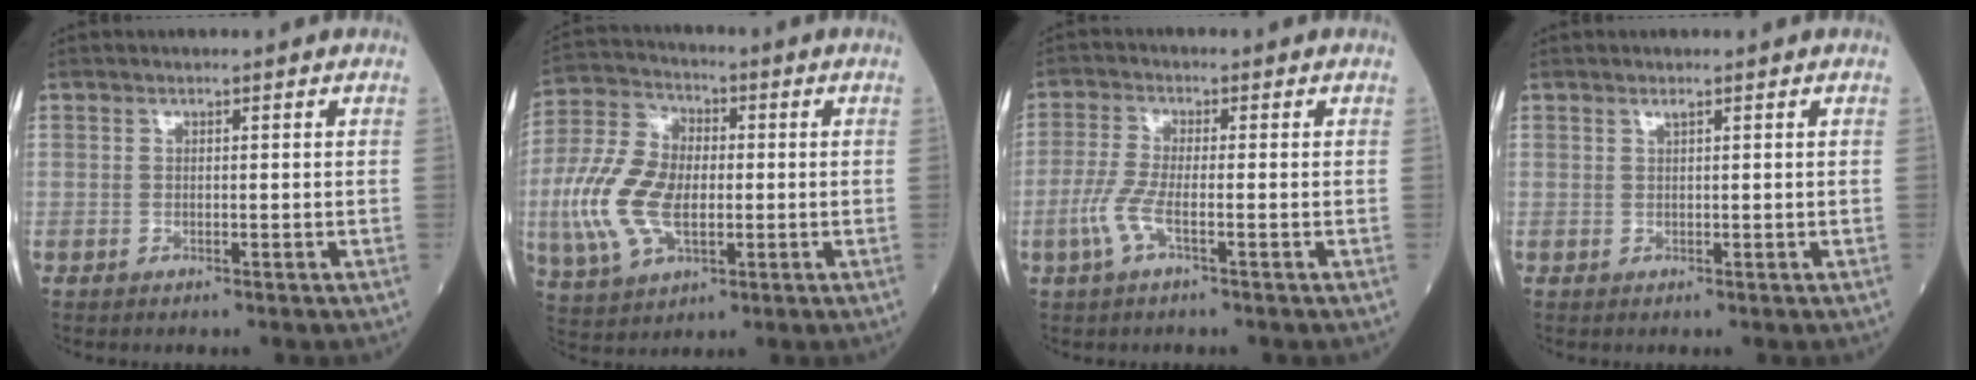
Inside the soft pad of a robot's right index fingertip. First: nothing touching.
{"total": 13.0, "force": [-1.5, 7.6, 10.4], "torque": [-0.248, 0.014, -0.027]}
{"total": 4.4, "force": [-1.7, 0.5, 4.1], "torque": [-0.096, -0.005, -0.042]}
{"total": 0.6, "force": [0.4, -0.1, 0.4], "torque": [-0.008, -0.001, 0.008]}